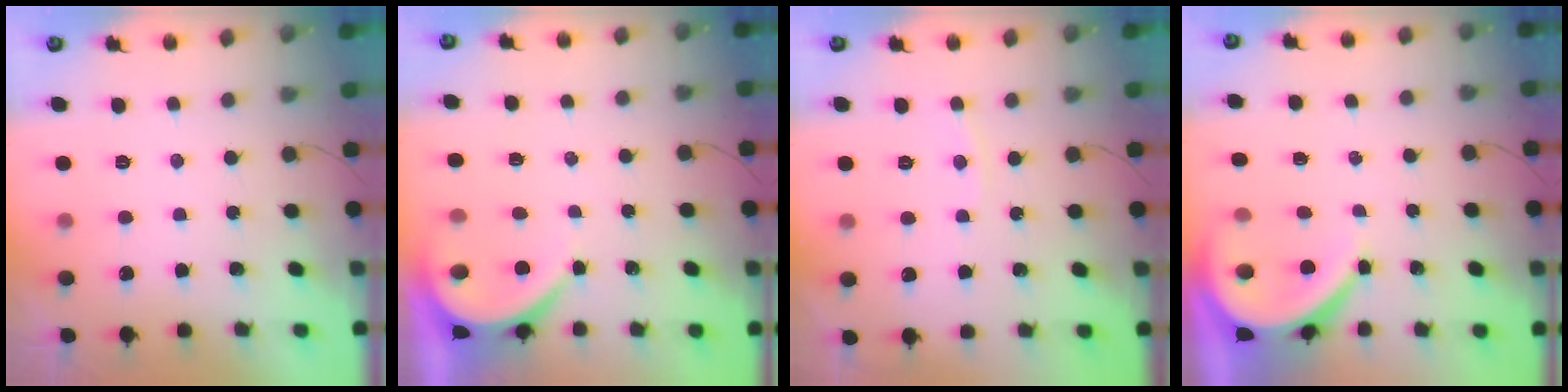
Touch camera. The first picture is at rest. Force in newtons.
{"total": 3.9, "press": 3.9, "slide": 0.5}
{"total": 2.8, "press": 2.8, "slide": 0.4}
{"total": 6.8, "press": 6.8, "slide": 0.6}